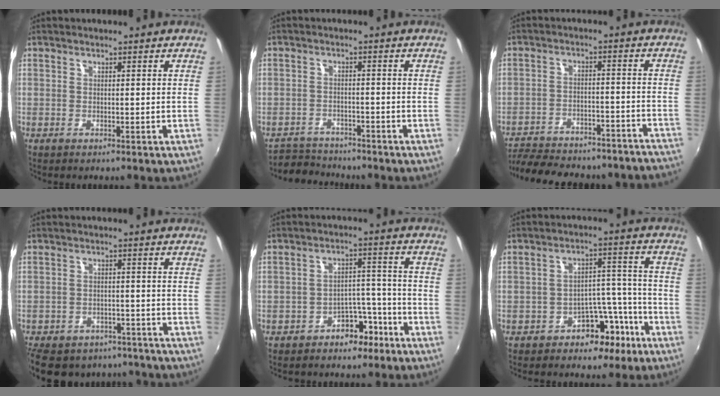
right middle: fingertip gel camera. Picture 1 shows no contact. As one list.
[{"total": 5.5, "force": [-5.1, 2.1, 0.1], "torque": [-0.020, 0.014, -0.091]}, {"total": 24.3, "force": [-21.7, 5.9, 9.0], "torque": [-0.182, 0.002, -0.277]}, {"total": 18.0, "force": [-14.4, 8.5, 6.7], "torque": [-0.163, 0.007, -0.190]}, {"total": 7.4, "force": [-5.2, 4.6, 2.6], "torque": [-0.032, 0.043, -0.064]}, {"total": 8.7, "force": [-6.0, 5.4, 3.4], "torque": [-0.034, 0.048, -0.075]}]